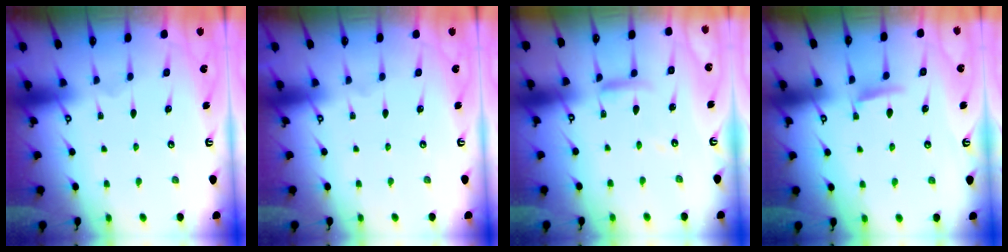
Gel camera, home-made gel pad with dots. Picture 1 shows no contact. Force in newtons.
{"total": 0.0}
{"total": 8.3, "press": 8.3, "slide": 0.6}
{"total": 5.3, "press": 5.2, "slide": 0.9}